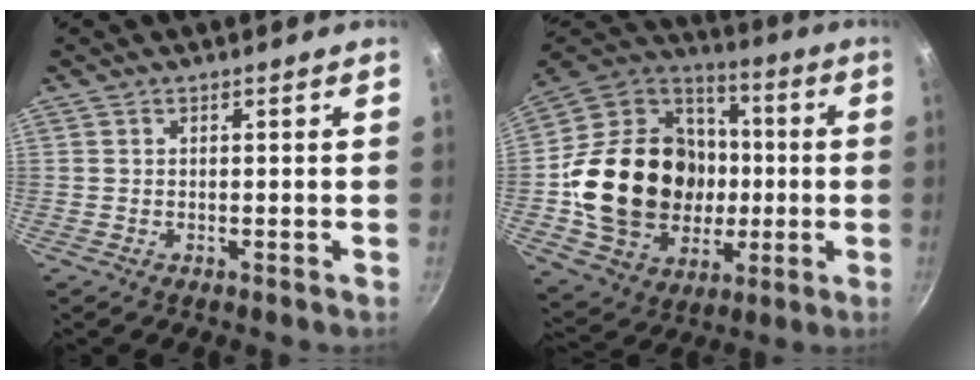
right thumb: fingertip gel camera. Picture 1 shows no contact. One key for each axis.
{"total": 27.4, "fx": -1.9, "fy": 22.2, "fz": 15.9, "tx": -0.258, "ty": 0.032, "tz": -0.015}